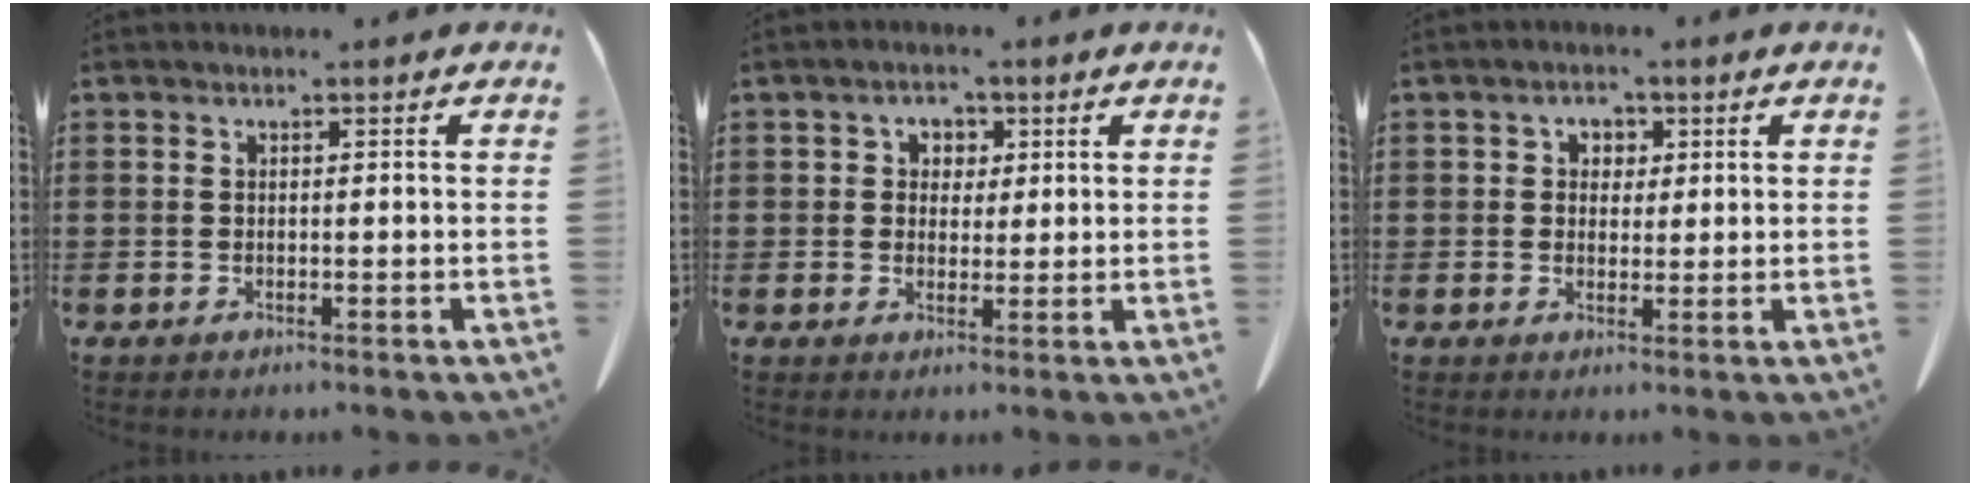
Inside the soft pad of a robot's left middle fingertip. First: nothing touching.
{"total": 2.8, "force": [0.9, 2.5, 0.8], "torque": [-0.020, 0.008, 0.012]}
{"total": 2.5, "force": [0.8, 2.2, 0.9], "torque": [-0.020, 0.007, 0.009]}